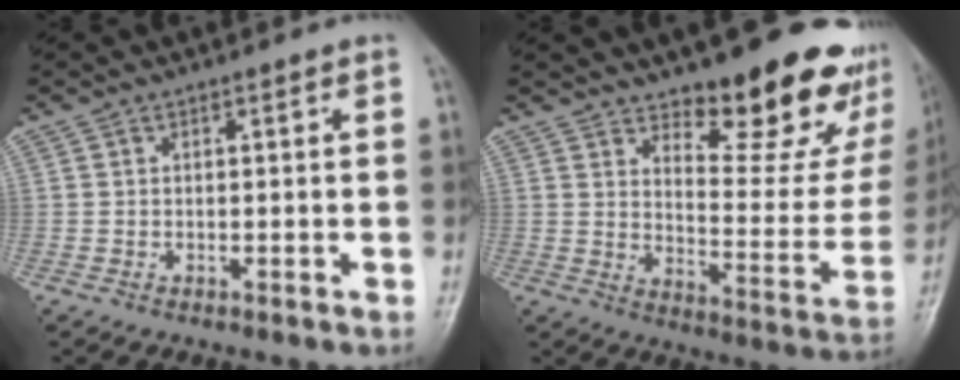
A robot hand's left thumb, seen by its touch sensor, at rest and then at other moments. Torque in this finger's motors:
{"motor_torque": [0.35, 0.22, -0.12, -0.58, 0.12]}